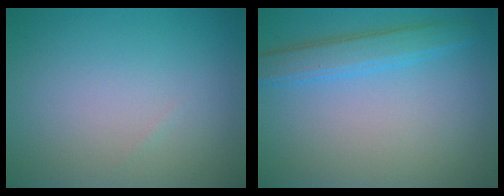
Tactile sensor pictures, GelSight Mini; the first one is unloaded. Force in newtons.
{"total": 2.4, "press": 2.4, "slide": 0.2}